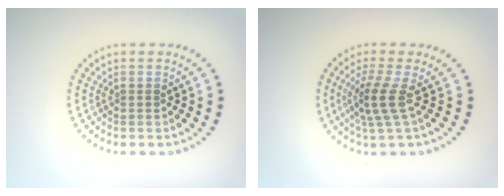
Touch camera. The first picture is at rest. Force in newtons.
{"total": 2.8, "press": 2.2, "slide": 1.8}